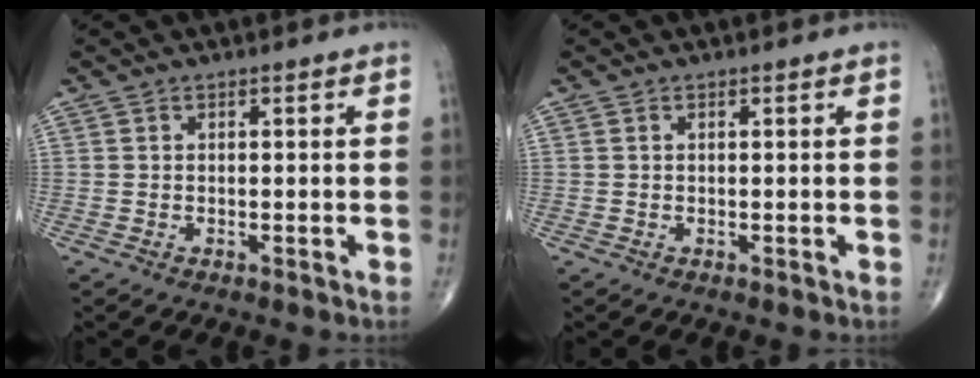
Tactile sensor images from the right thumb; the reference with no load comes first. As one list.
[{"total": 0.0}]